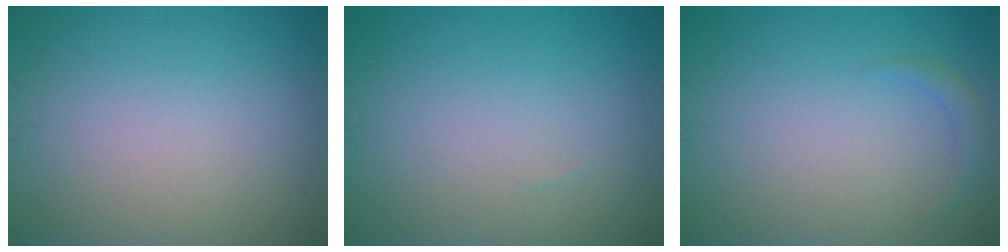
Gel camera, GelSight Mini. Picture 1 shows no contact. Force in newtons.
{"total": 0.0}
{"total": 1.1, "press": 1.1, "slide": 0.1}